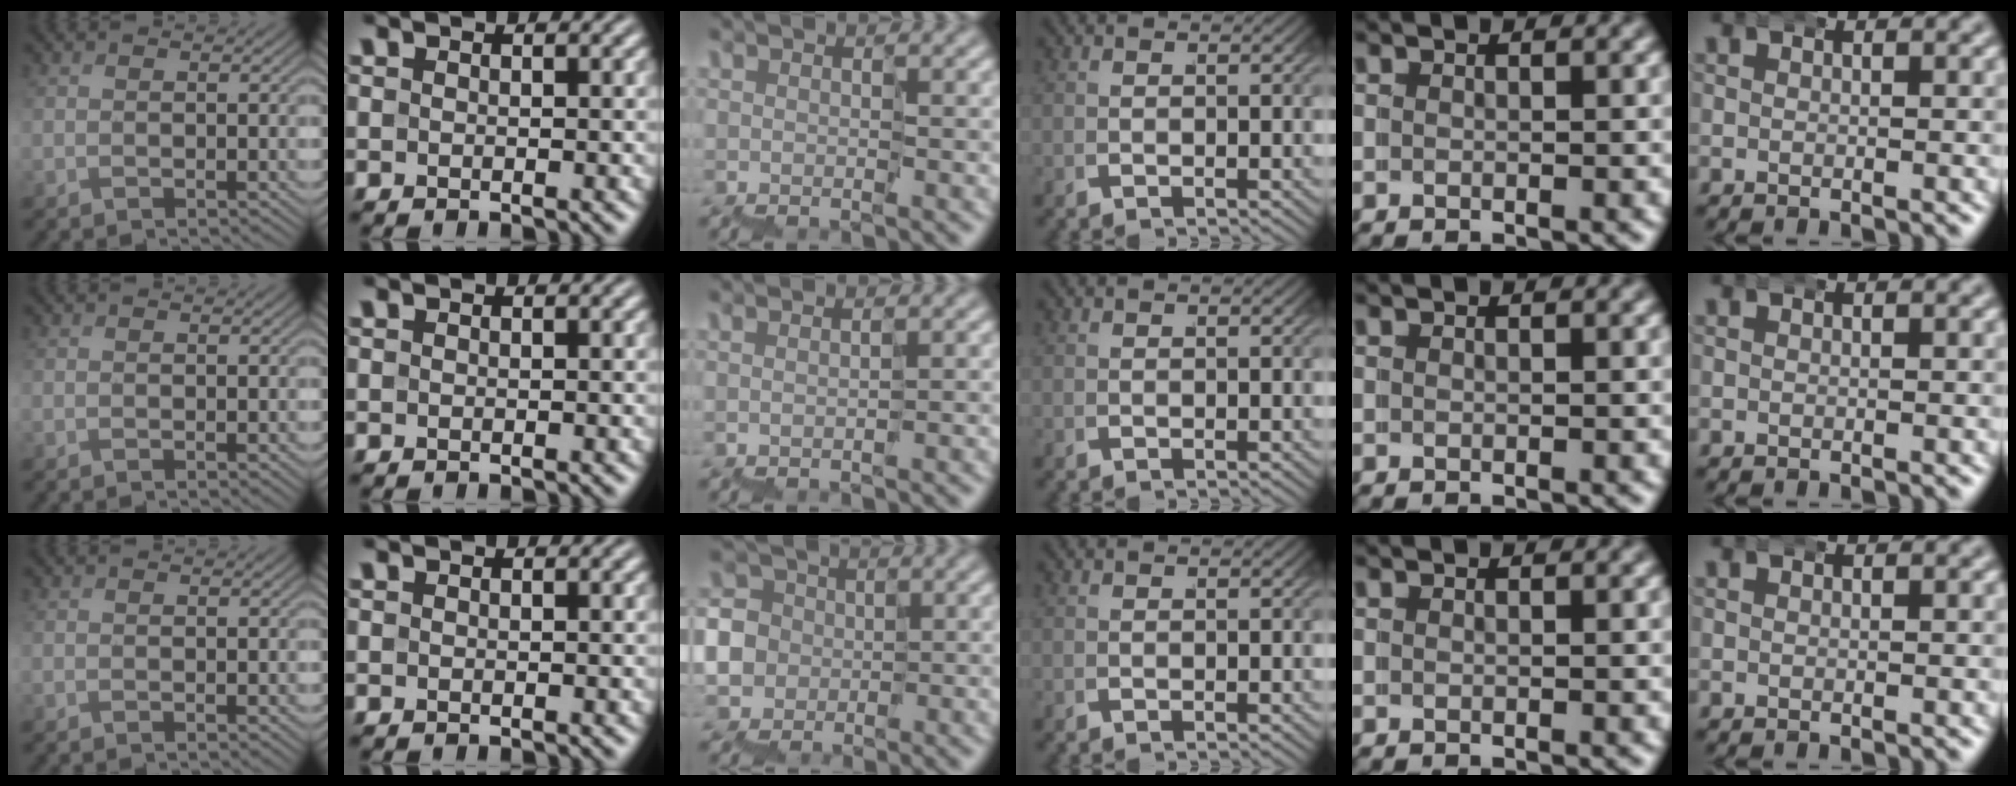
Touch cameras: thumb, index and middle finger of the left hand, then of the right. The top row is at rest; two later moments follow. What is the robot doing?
{"motion": "wrap", "object": "belt"}